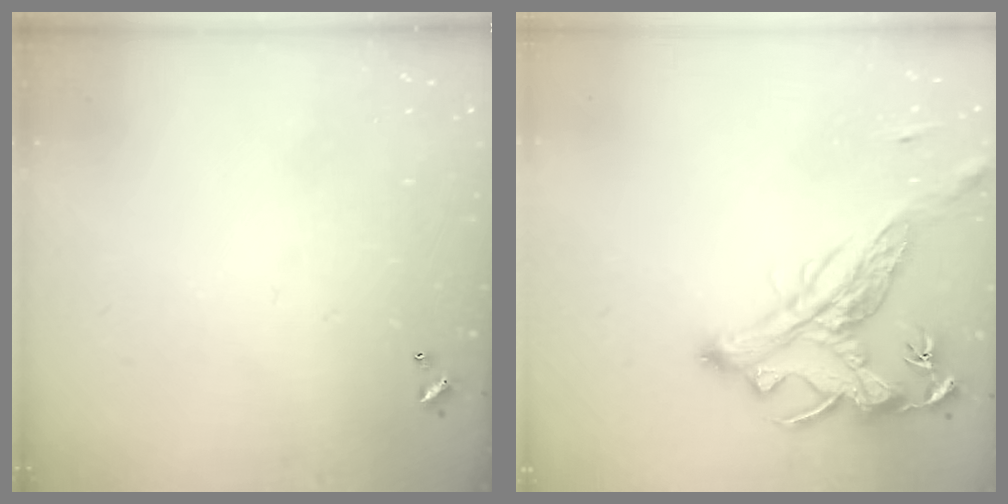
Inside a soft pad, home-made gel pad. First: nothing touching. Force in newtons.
{"total": 4.1, "press": 3.9, "slide": 1.2}